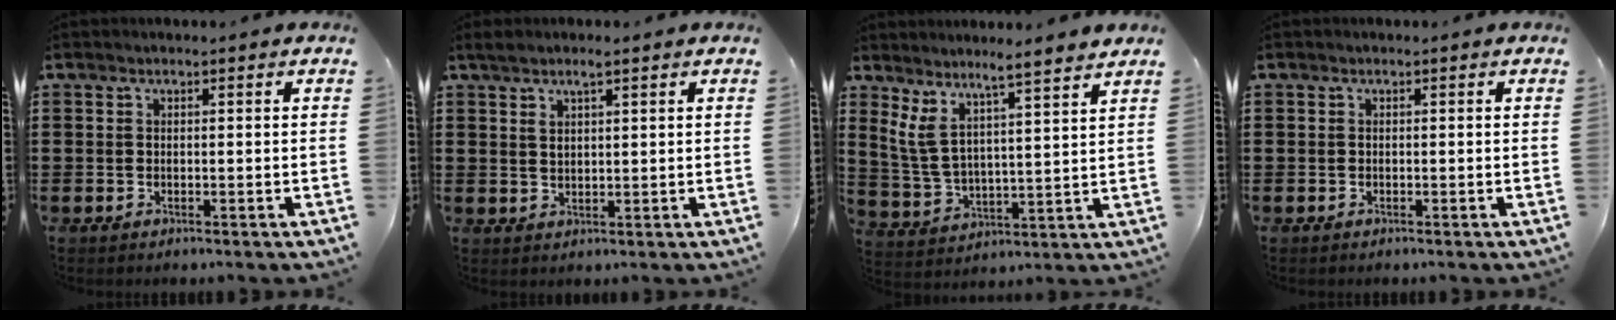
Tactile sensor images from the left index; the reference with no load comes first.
{"total": 2.4, "force": [1.4, 0.7, 1.8], "torque": [-0.038, 0.004, 0.025]}
{"total": 5.4, "force": [4.7, 0.1, 2.5], "torque": [-0.075, -0.036, 0.076]}
{"total": 0.0}